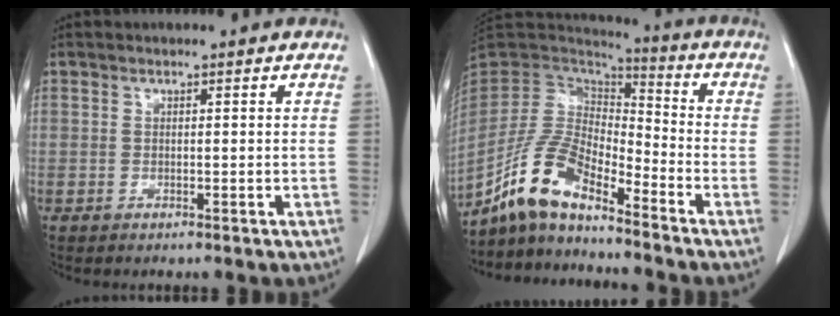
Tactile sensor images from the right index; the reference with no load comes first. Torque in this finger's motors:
{"motor_torque": [0.33, -0.42, 0.00, -0.11]}